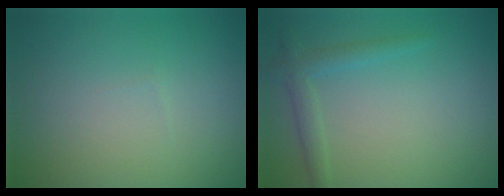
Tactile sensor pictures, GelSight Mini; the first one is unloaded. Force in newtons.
{"total": 1.2, "press": 1.2, "slide": 0.1}